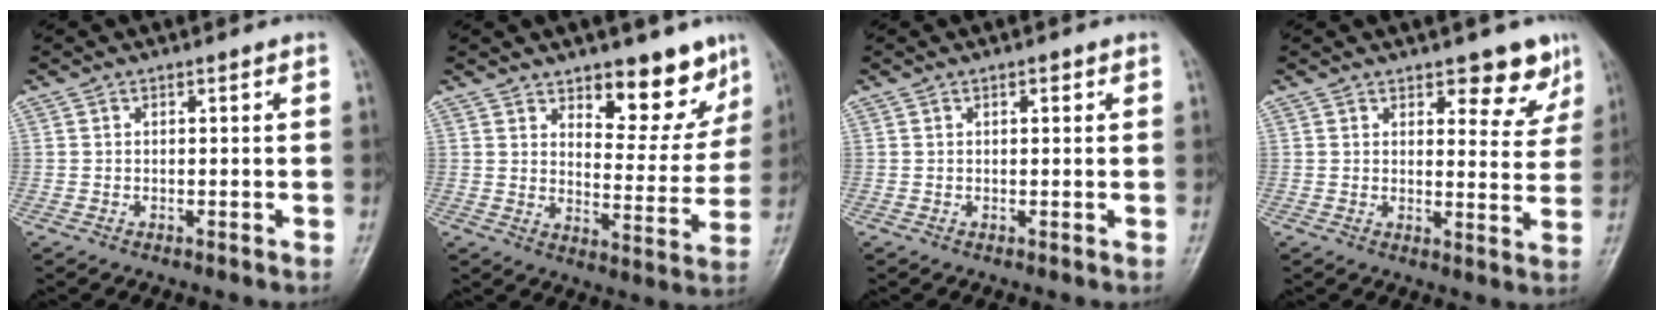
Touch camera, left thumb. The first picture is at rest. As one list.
[{"total": 11.7, "force": [8.0, 5.3, 6.6], "torque": [-0.043, -0.056, 0.119]}, {"total": 1.1, "force": [0.5, 0.5, 0.9], "torque": [-0.010, 0.002, 0.005]}, {"total": 7.0, "force": [4.9, 3.3, 3.7], "torque": [-0.006, -0.029, 0.061]}]